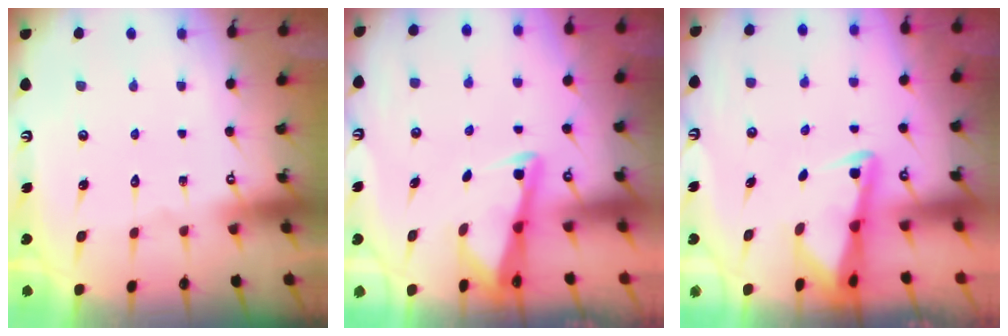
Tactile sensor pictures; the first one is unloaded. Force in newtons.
{"total": 2.7, "press": 2.7, "slide": 0.2}
{"total": 2.3, "press": 2.2, "slide": 0.3}